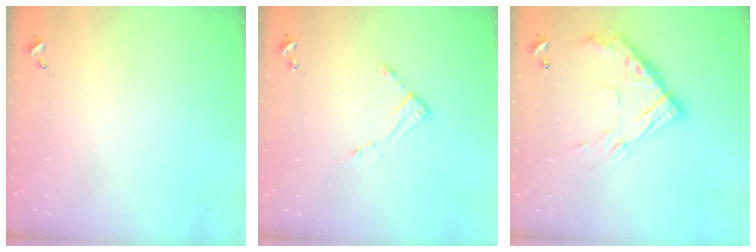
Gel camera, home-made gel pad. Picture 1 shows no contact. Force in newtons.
{"total": 3.6, "press": 3.5, "slide": 0.4}
{"total": 15.9, "press": 15.9, "slide": 0.8}